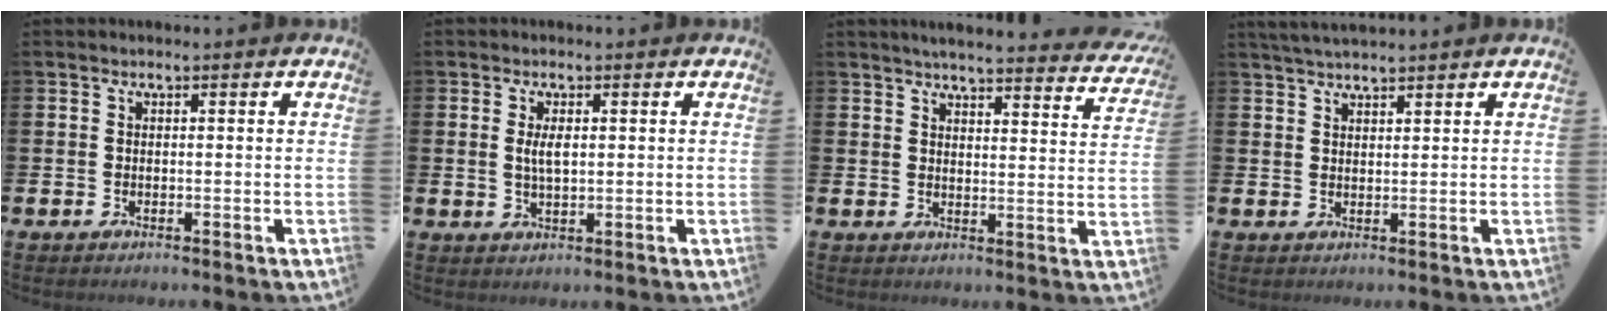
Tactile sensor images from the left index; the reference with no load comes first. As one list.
[{"total": 2.7, "force": [0.7, 1.0, 2.4], "torque": [-0.040, 0.001, 0.008]}, {"total": 4.0, "force": [3.9, 0.1, 0.8], "torque": [-0.011, -0.022, 0.067]}, {"total": 2.8, "force": [2.7, 0.1, 0.6], "torque": [-0.011, -0.007, 0.049]}]